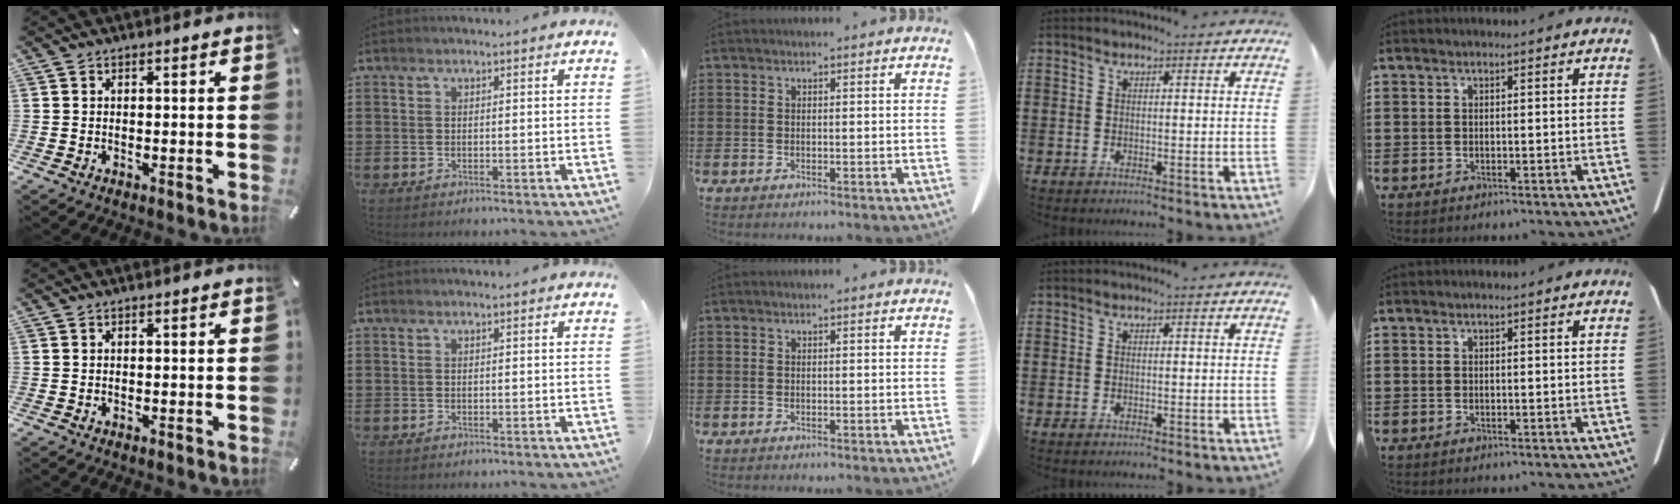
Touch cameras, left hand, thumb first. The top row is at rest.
{}